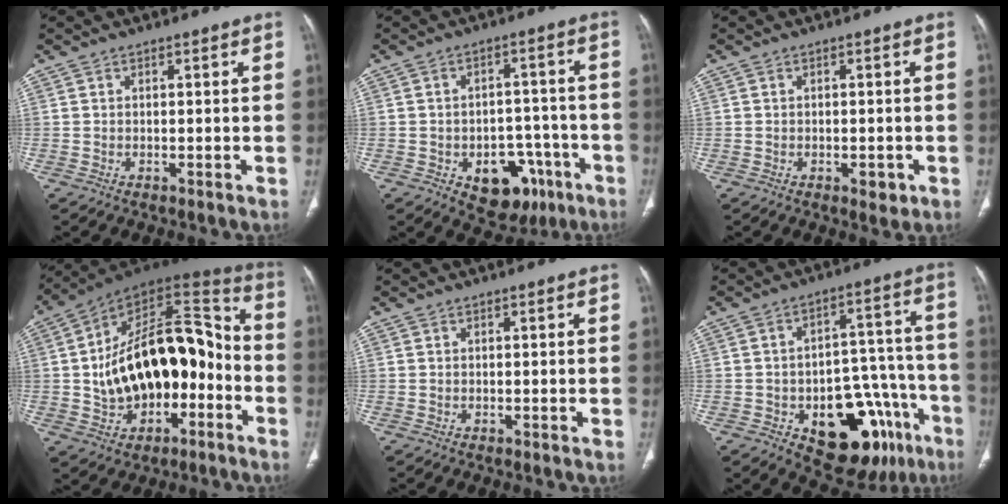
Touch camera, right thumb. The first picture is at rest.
{"total": 11.8, "force": [-5.4, 7.9, 6.8], "torque": [-0.052, 0.041, -0.062]}
{"total": 2.4, "force": [-0.9, 1.3, 1.8], "torque": [-0.017, 0.001, -0.006]}
{"total": 25.1, "force": [-3.7, 15.0, 19.7], "torque": [-0.291, 0.049, -0.052]}
{"total": 0.0}
{"total": 21.2, "force": [-10.0, 11.4, 14.8], "torque": [-0.126, 0.073, -0.122]}